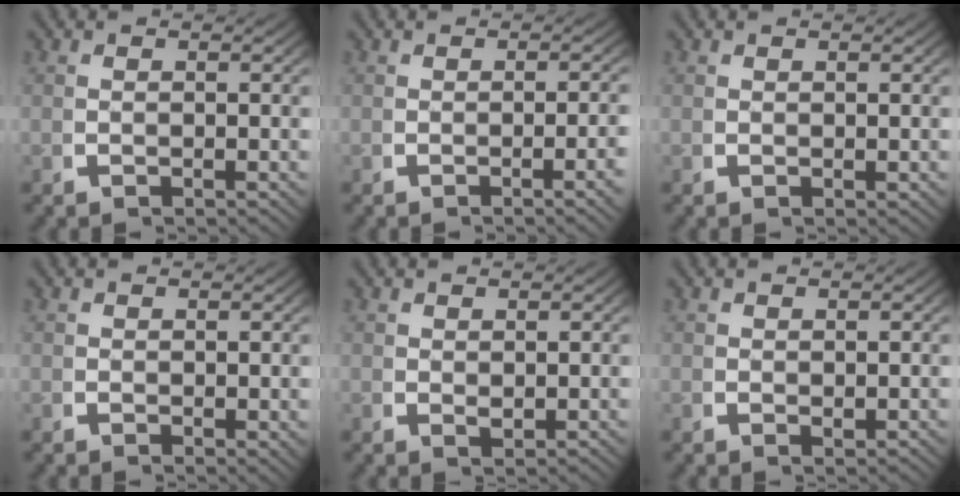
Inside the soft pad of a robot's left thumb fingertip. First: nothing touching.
{"total": 1.9, "force": [-0.5, 0.2, 1.8], "torque": [-0.021, 0.003, -0.009]}
{"total": 0.5, "force": [0.5, 0.0, -0.2], "torque": [0.004, -0.001, 0.007]}
{"total": 0.5, "force": [0.5, 0.1, 0.1], "torque": [0.004, -0.003, 0.008]}
{"total": 1.0, "force": [0.9, 0.2, 0.3], "torque": [-0.005, -0.003, 0.019]}
{"total": 0.7, "force": [0.7, 0.1, 0.0], "torque": [0.004, 0.000, 0.012]}